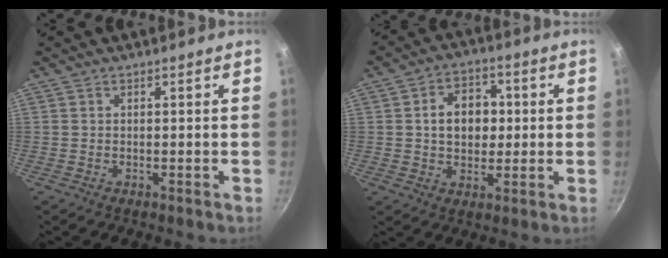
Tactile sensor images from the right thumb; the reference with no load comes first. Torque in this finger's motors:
{"motor_torque": [0.81, 1.88, 0.62, -0.02, 0.10]}